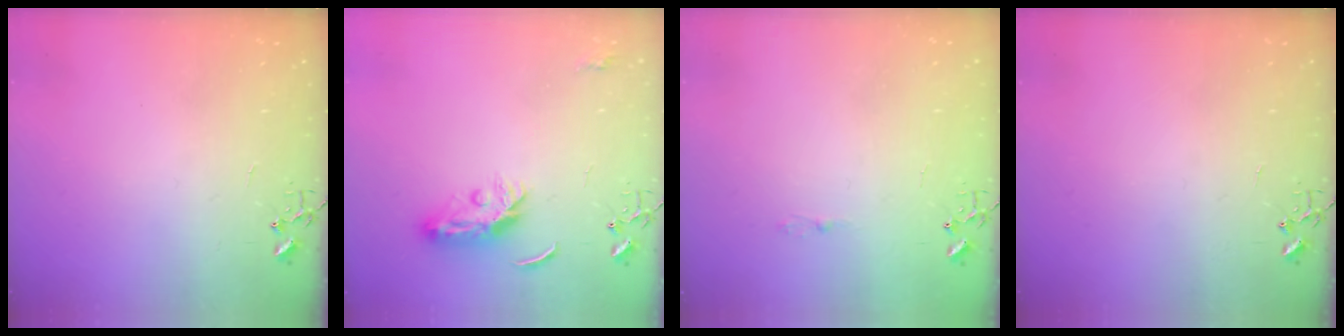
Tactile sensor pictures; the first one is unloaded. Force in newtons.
{"total": 7.7, "press": 7.7, "slide": 0.2}
{"total": 2.5, "press": 2.5, "slide": 0.3}
{"total": 0.0}